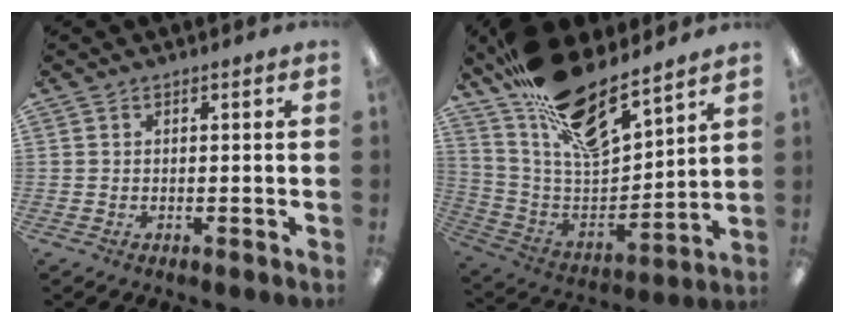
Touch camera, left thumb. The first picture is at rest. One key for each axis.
{"total": 20.7, "fx": 15.6, "fy": 7.6, "fz": 11.1, "tx": -0.196, "ty": -0.105, "tz": 0.276}